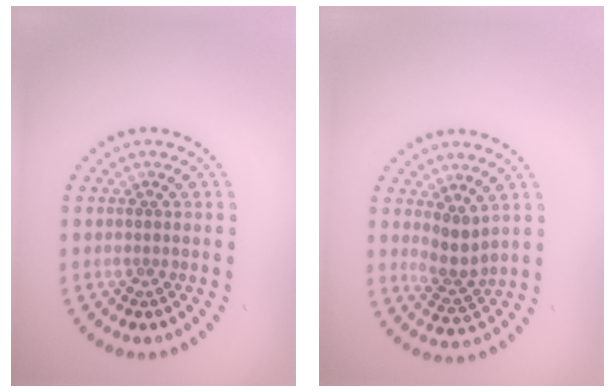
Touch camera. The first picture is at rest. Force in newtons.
{"total": 2.5, "press": 2.0, "slide": 1.5}